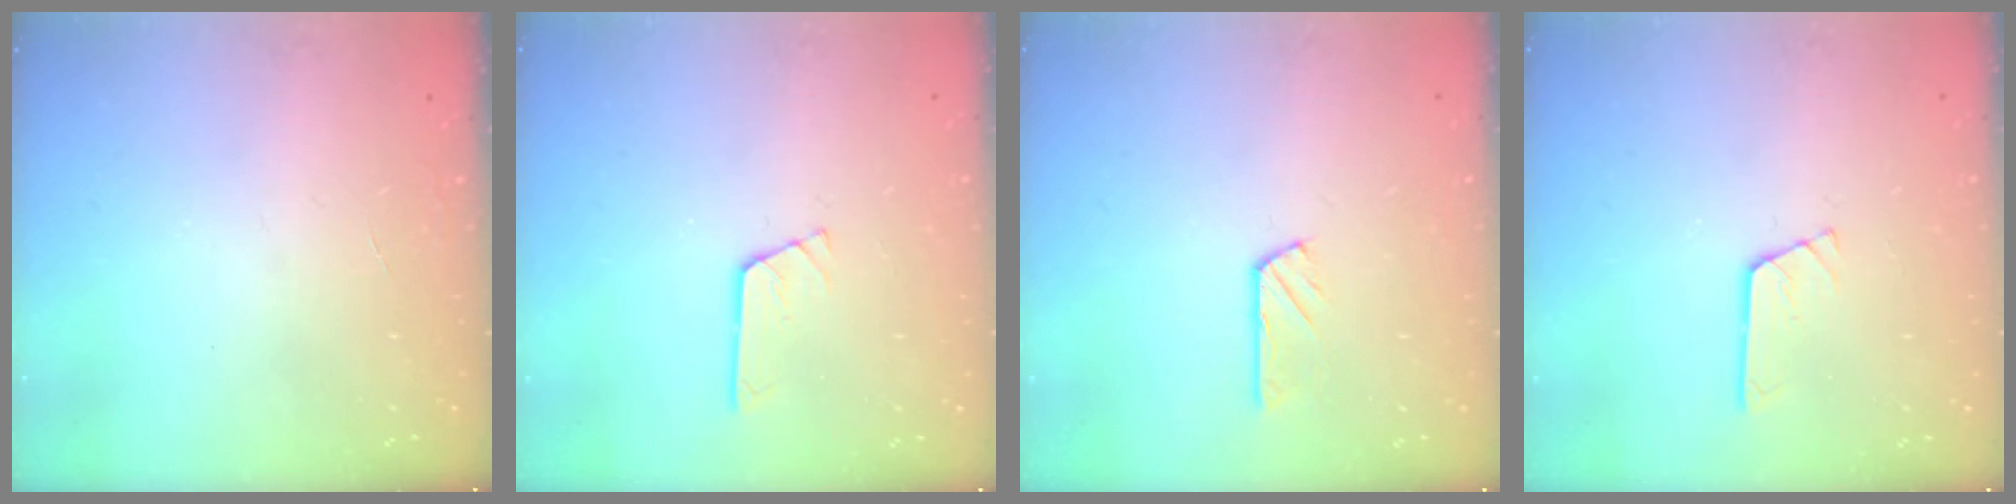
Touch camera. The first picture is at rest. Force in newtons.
{"total": 3.1, "press": 3.1, "slide": 0.3}
{"total": 3.2, "press": 3.2, "slide": 0.1}
{"total": 3.1, "press": 3.1, "slide": 0.3}